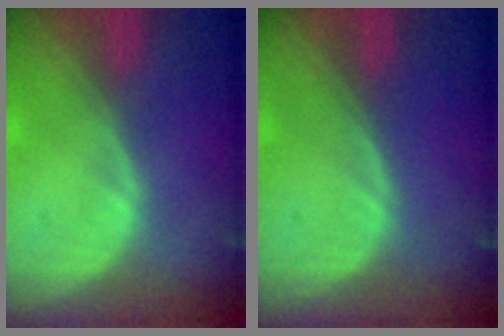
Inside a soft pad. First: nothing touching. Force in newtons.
{"total": 0.0}